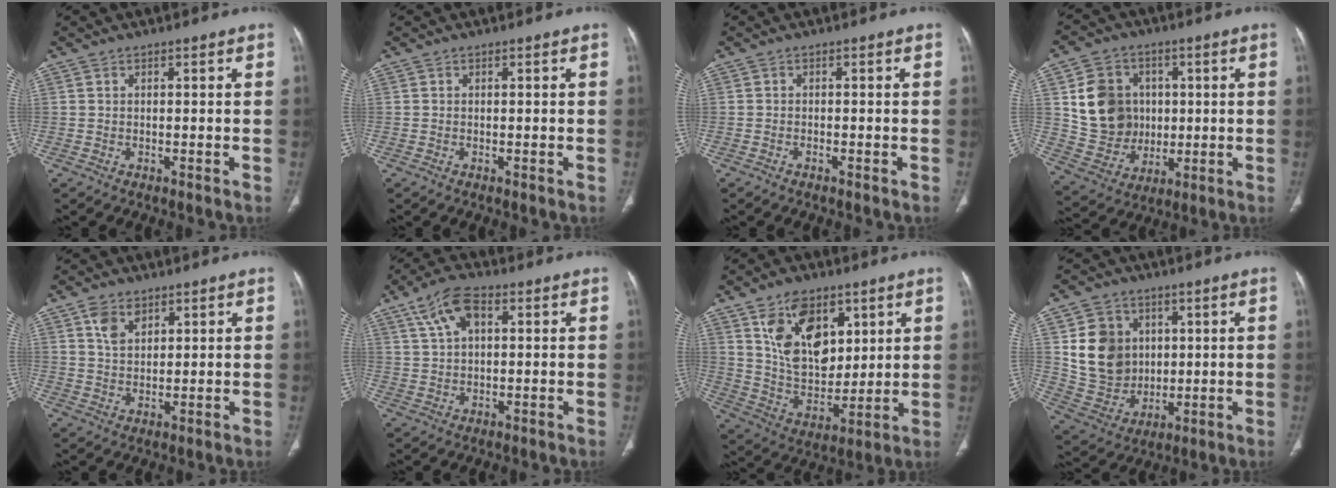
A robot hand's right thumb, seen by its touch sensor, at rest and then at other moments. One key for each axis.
{"total": 0.0}
{"total": 0.6, "fx": -0.5, "fy": 0.2, "fz": 0.3, "tx": -0.012, "ty": 0.001, "tz": -0.009}
{"total": 14.1, "fx": 2.2, "fy": 12.2, "fz": 6.8, "tx": -0.084, "ty": 0.000, "tz": 0.055}
{"total": 4.9, "fx": 2.7, "fy": 3.1, "fz": 2.7, "tx": -0.035, "ty": -0.014, "tz": 0.052}
{"total": 8.0, "fx": 3.2, "fy": 4.2, "fz": 6.0, "tx": -0.112, "ty": 0.012, "tz": 0.057}
{"total": 16.3, "fx": 7.3, "fy": 10.2, "fz": 10.5, "tx": -0.134, "ty": -0.043, "tz": 0.148}
{"total": 13.3, "fx": 3.1, "fy": 11.4, "fz": 6.2, "tx": -0.074, "ty": -0.011, "tz": 0.075}